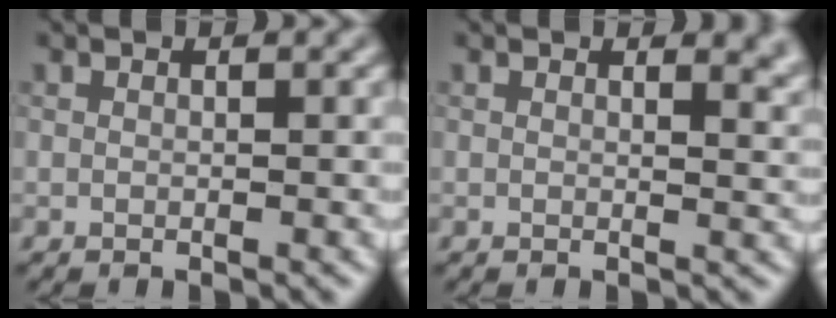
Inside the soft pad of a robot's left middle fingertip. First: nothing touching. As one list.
[{"total": 2.0, "force": [1.5, 0.7, 1.1], "torque": [-0.006, -0.005, 0.023]}]